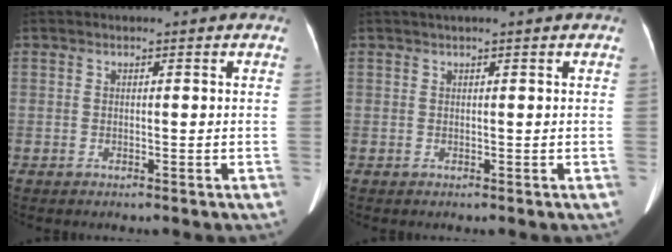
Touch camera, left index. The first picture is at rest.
{"total": 2.1, "force": [1.7, -0.1, 1.2], "torque": [-0.017, 0.029, 0.027]}